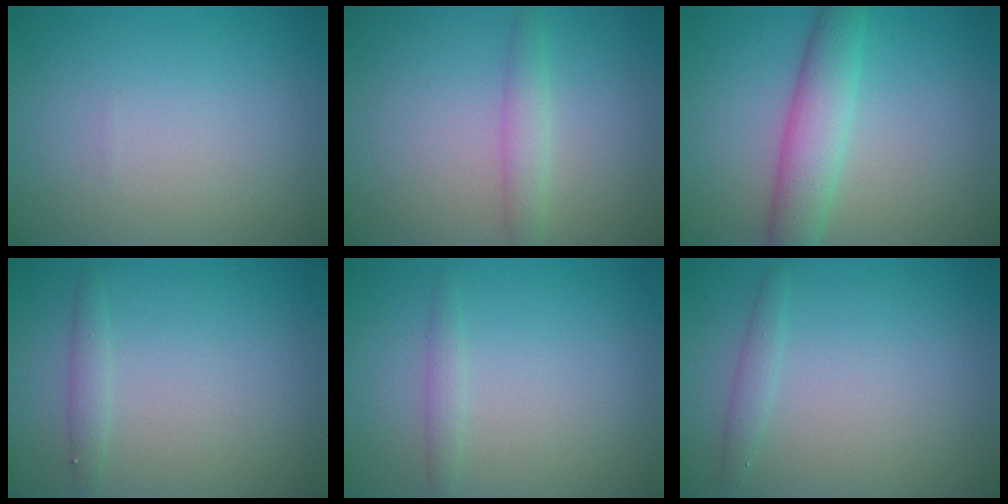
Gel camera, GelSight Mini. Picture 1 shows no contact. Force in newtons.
{"total": 1.9, "press": 1.9, "slide": 0.1}
{"total": 4.6, "press": 4.6, "slide": 0.1}
{"total": 1.1, "press": 1.1, "slide": 0.1}
{"total": 1.1, "press": 1.0, "slide": 0.1}
{"total": 1.1, "press": 1.1, "slide": 0.0}